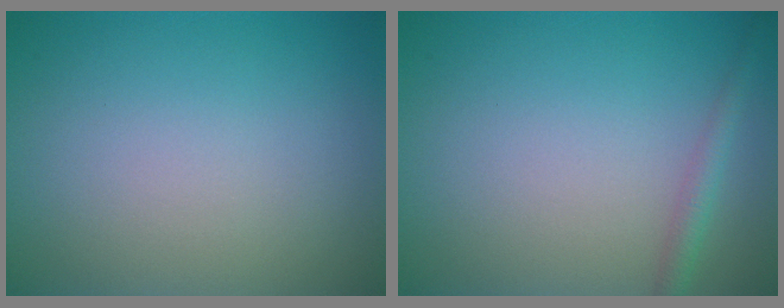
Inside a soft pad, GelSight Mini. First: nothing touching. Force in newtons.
{"total": 1.6, "press": 1.6, "slide": 0.1}